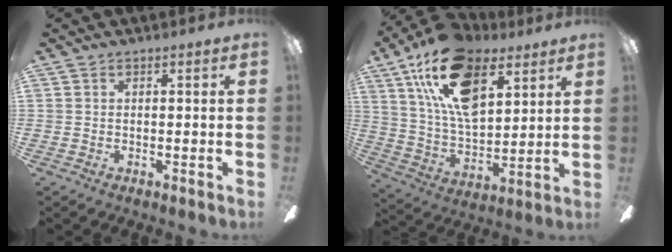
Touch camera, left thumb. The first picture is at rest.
{"total": 21.0, "force": [10.9, 11.0, 14.1], "torque": [-0.265, -0.027, 0.192]}